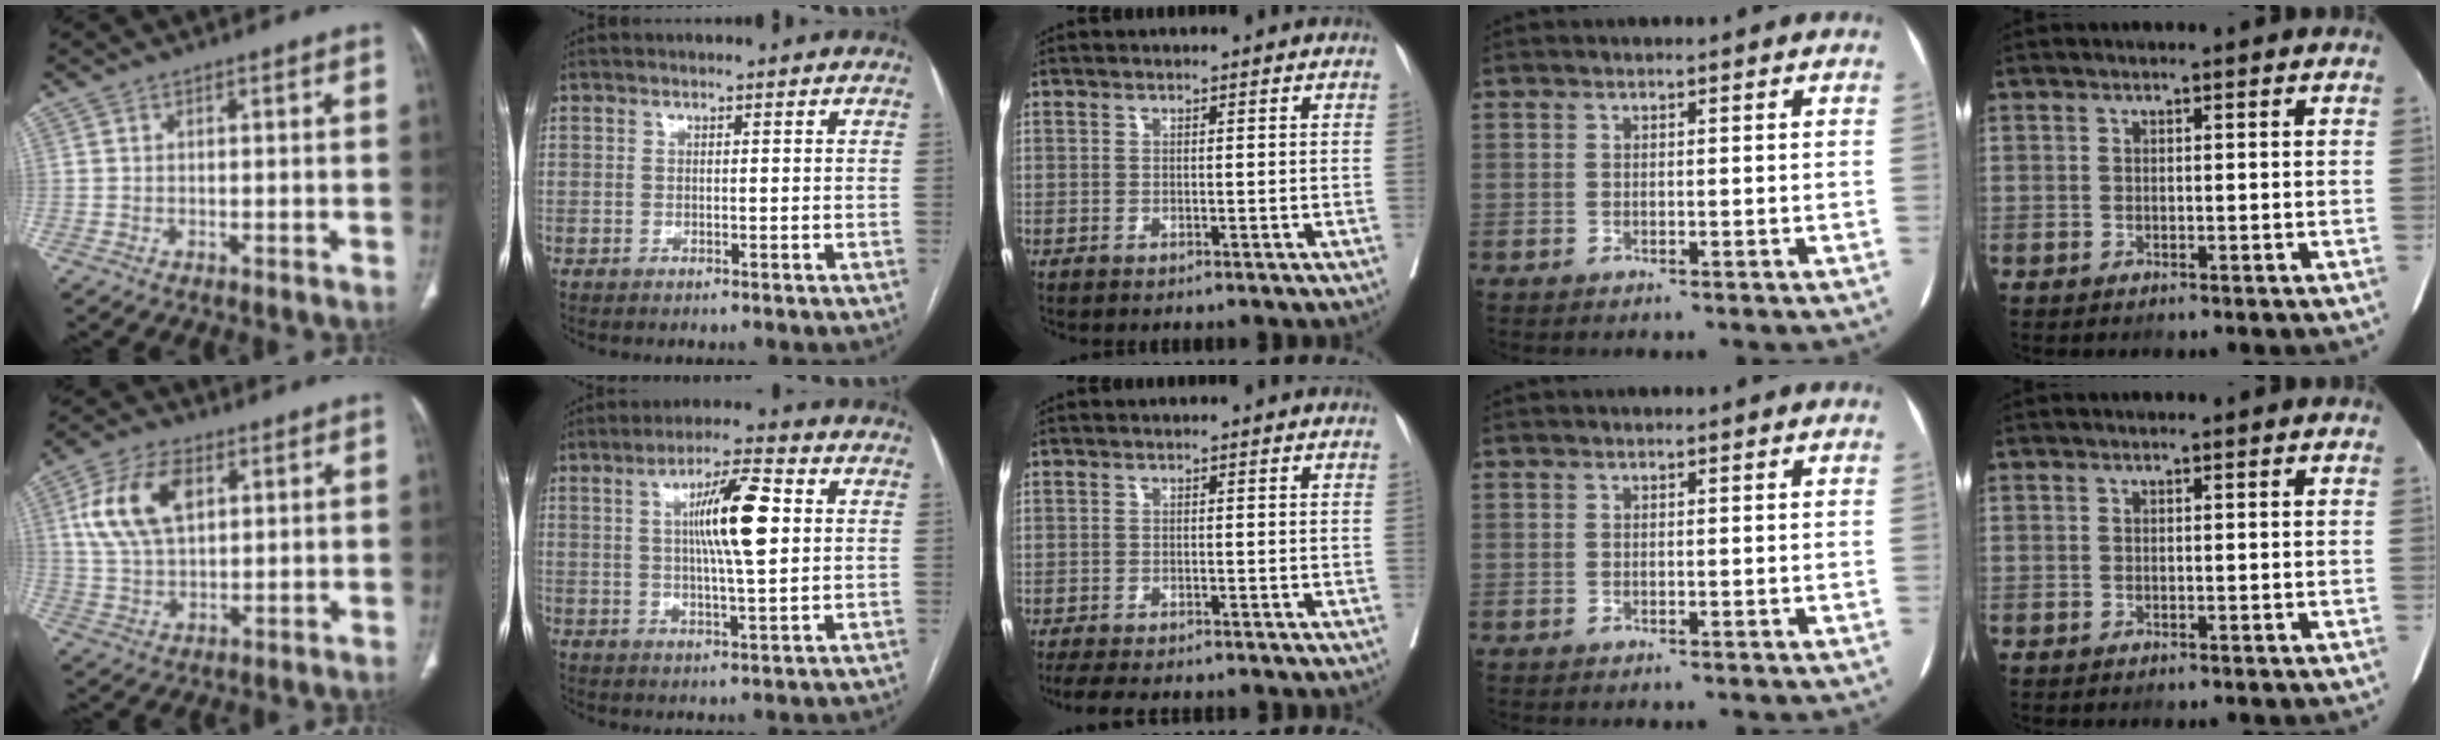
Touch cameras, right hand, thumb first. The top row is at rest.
{"thumb": {"total": 12.7, "force": [4.1, 7.3, 9.6], "torque": [-0.179, -0.001, 0.081]}, "index": {"total": 10.3, "force": [1.9, 1.2, 10.1], "torque": [-0.174, 0.010, 0.031]}, "middle": {"total": 7.7, "force": [-6.6, 1.7, 3.4], "torque": [-0.048, -0.008, -0.096]}}